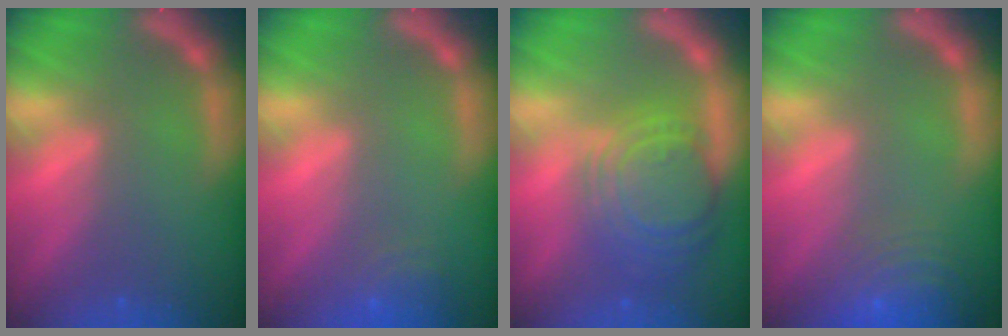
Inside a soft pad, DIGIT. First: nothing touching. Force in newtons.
{"total": 3.0}
{"total": 9.5}
{"total": 9.5}